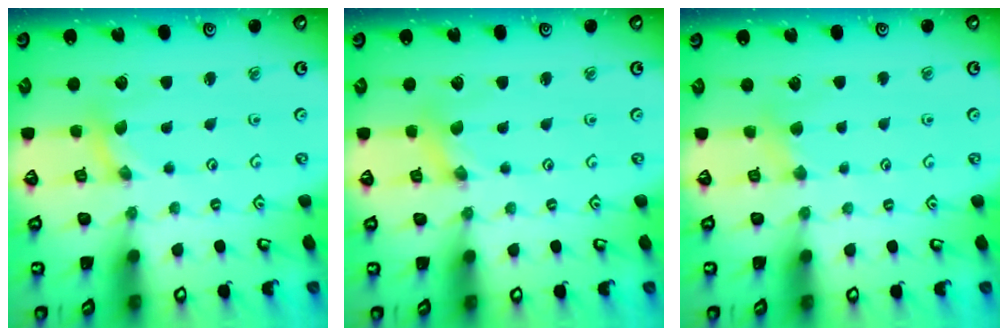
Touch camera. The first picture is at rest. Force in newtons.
{"total": 0.8, "press": 0.8, "slide": 0.2}
{"total": 2.8, "press": 2.8, "slide": 0.4}